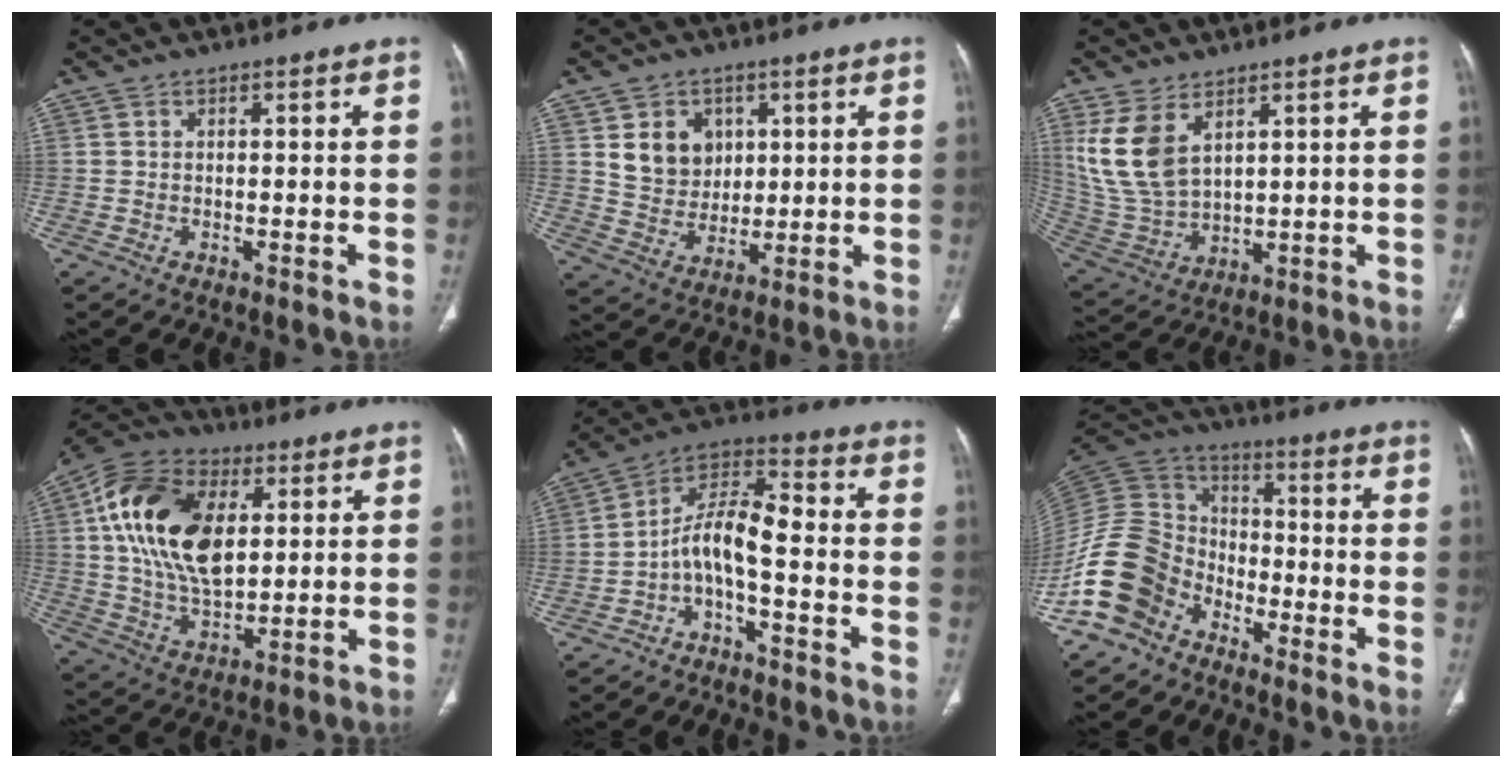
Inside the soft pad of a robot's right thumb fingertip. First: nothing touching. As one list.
[{"total": 9.1, "force": [3.0, 7.6, 4.2], "torque": [-0.035, -0.017, 0.063]}, {"total": 12.0, "force": [5.4, 6.8, 8.4], "torque": [-0.171, -0.018, 0.129]}, {"total": 20.8, "force": [4.7, 12.4, 16.0], "torque": [-0.279, -0.002, 0.079]}, {"total": 9.1, "force": [-3.2, 3.5, 7.8], "torque": [-0.145, 0.072, -0.069]}, {"total": 15.1, "force": [-9.0, 10.4, 6.3], "torque": [-0.118, 0.071, -0.186]}]